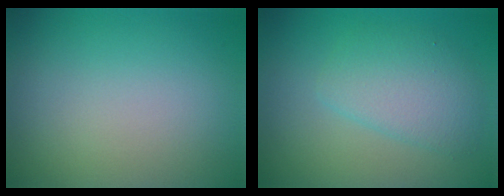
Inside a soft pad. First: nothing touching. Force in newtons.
{"total": 3.7, "press": 3.7, "slide": 0.1}